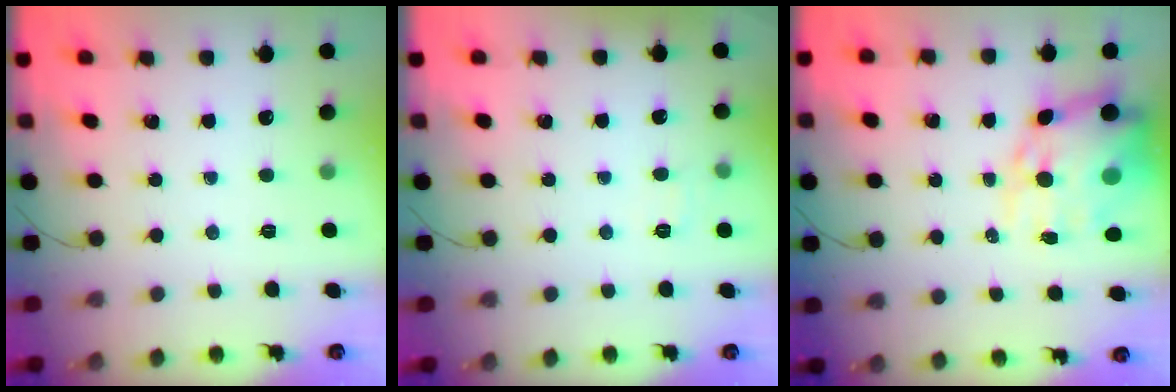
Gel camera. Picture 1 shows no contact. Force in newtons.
{"total": 5.6, "press": 5.4, "slide": 1.3}
{"total": 16.8, "press": 16.3, "slide": 4.2}